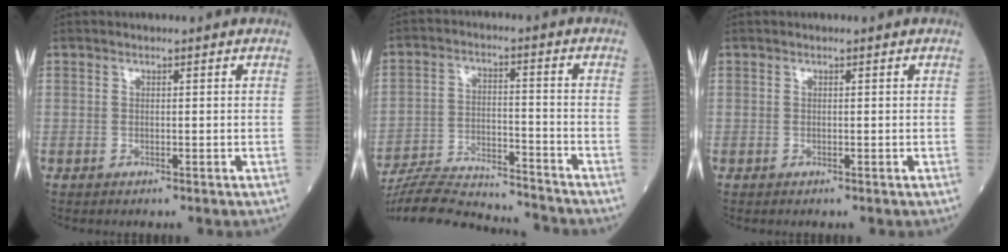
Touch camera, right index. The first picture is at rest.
{"total": 17.0, "force": [-16.4, 1.3, 4.4], "torque": [-0.091, -0.002, -0.255]}
{"total": 0.0}